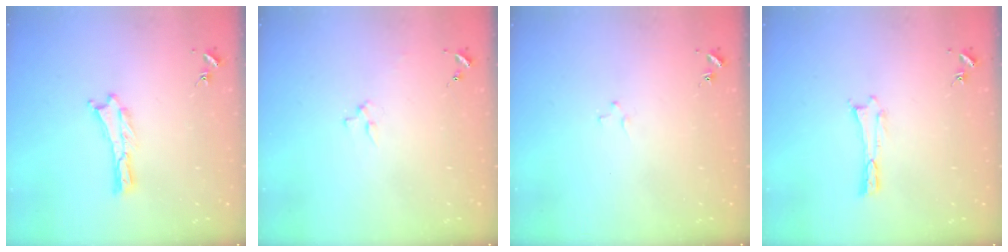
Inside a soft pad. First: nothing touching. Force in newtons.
{"total": 2.3, "press": 2.3, "slide": 0.3}
{"total": 1.2, "press": 1.2, "slide": 0.2}
{"total": 0.0}